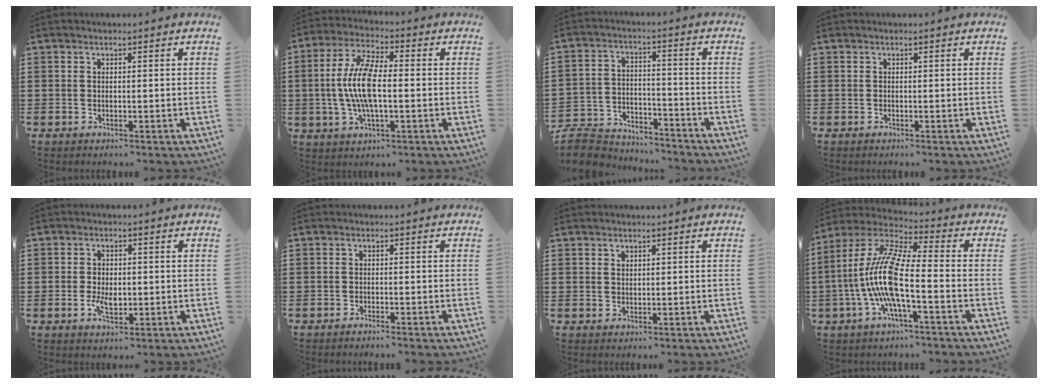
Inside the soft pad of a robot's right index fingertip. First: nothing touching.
{"total": 9.3, "force": [-0.5, 3.1, 8.7], "torque": [-0.196, -0.009, -0.016]}
{"total": 7.7, "force": [-7.4, 1.7, 1.3], "torque": [-0.036, 0.017, -0.149]}
{"total": 0.0}
{"total": 3.4, "force": [-0.5, 2.0, 2.6], "torque": [-0.049, 0.005, -0.009]}
{"total": 0.9, "force": [-0.9, -0.2, 0.2], "torque": [-0.006, -0.002, -0.017]}
{"total": 1.1, "force": [1.0, 0.5, 0.1], "torque": [-0.003, 0.001, 0.020]}
{"total": 11.9, "force": [-2.9, 2.3, 11.3], "torque": [-0.262, -0.019, -0.063]}